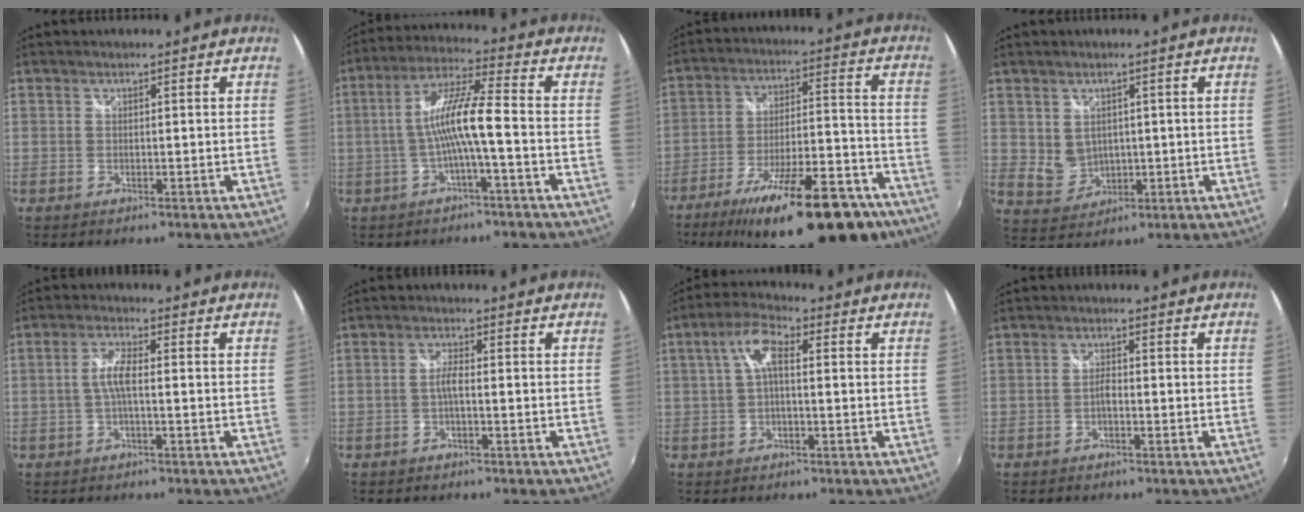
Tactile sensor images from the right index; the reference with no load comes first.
{"total": 9.1, "force": [-2.2, 0.3, 8.8], "torque": [-0.185, 0.015, -0.038]}
{"total": 25.5, "force": [-18.3, 7.4, 16.1], "torque": [-0.254, -0.015, -0.260]}
{"total": 4.8, "force": [0.8, 4.3, 2.0], "torque": [-0.040, 0.001, 0.030]}
{"total": 3.6, "force": [-0.5, 0.5, 3.5], "torque": [-0.074, 0.010, -0.007]}
{"total": 1.9, "force": [-0.6, 0.1, 1.8], "torque": [-0.038, 0.008, -0.012]}
{"total": 6.1, "force": [0.7, 2.3, 5.6], "torque": [-0.112, 0.019, 0.014]}
{"total": 1.4, "force": [-0.8, 0.5, 1.1], "torque": [-0.021, 0.003, -0.016]}